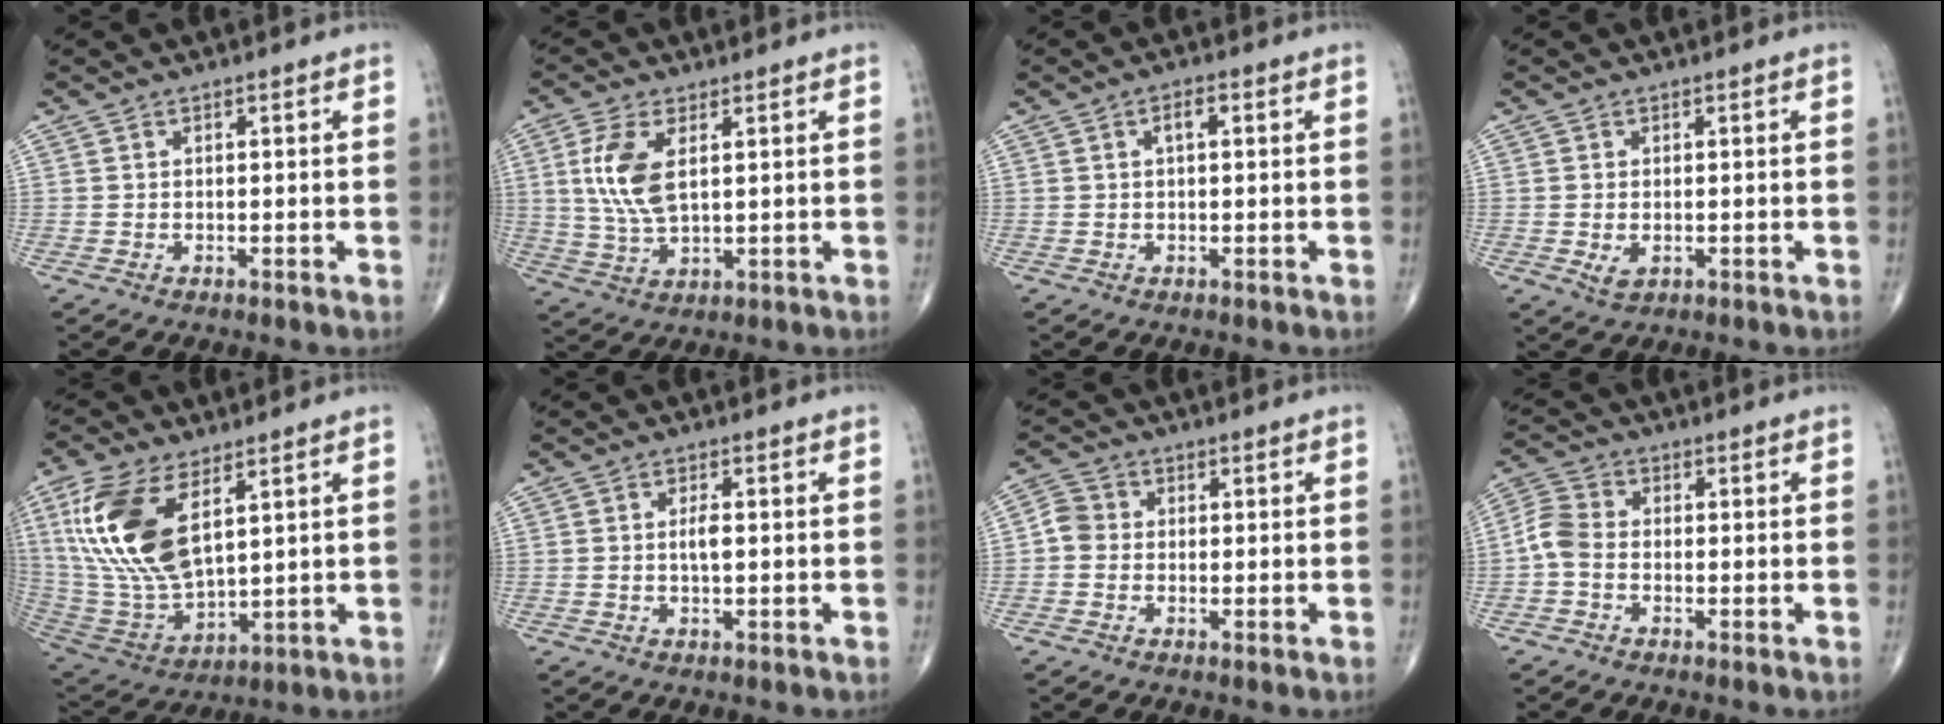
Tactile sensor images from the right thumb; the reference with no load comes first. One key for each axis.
{"total": 9.1, "fx": 2.3, "fy": 4.3, "fz": 7.7, "tx": -0.169, "ty": -0.007, "tz": 0.050}
{"total": 2.2, "fx": 0.5, "fy": 1.0, "fz": 1.9, "tx": -0.031, "ty": 0.006, "tz": 0.008}
{"total": 2.3, "fx": -0.5, "fy": 1.4, "fz": 1.8, "tx": -0.029, "ty": -0.003, "tz": -0.004}
{"total": 18.8, "fx": 6.9, "fy": 9.0, "fz": 15.0, "tx": -0.310, "ty": -0.027, "tz": 0.144}
{"total": 2.4, "fx": 0.0, "fy": 0.8, "fz": 2.2, "tx": -0.040, "ty": 0.002, "tz": -0.001}
{"total": 3.4, "fx": -0.5, "fy": 3.0, "fz": 1.4, "tx": -0.016, "ty": 0.009, "tz": -0.020}
{"total": 4.7, "fx": -1.2, "fy": 3.2, "fz": 3.2, "tx": -0.069, "ty": 0.014, "tz": -0.040}